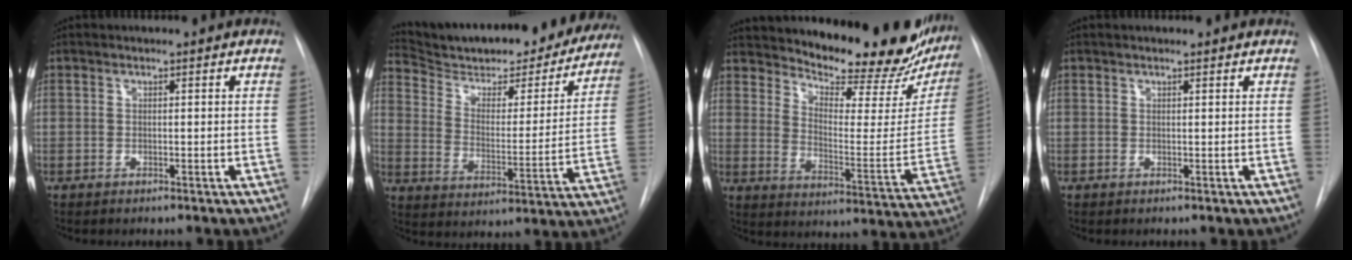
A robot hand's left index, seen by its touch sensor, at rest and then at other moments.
{"total": 26.7, "force": [24.2, 6.2, 9.5], "torque": [-0.148, -0.040, 0.324]}
{"total": 23.8, "force": [21.1, 6.4, 8.9], "torque": [-0.130, -0.074, 0.267]}
{"total": 1.1, "force": [1.0, 0.3, 0.4], "torque": [-0.011, 0.010, 0.014]}